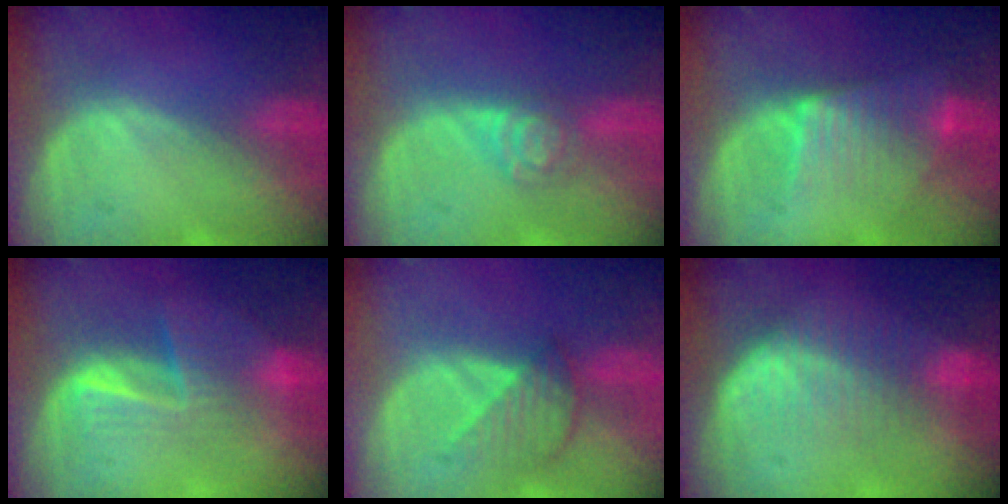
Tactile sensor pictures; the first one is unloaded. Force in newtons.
{"total": 4.3, "press": 4.0, "slide": 1.7}
{"total": 7.3, "press": 6.4, "slide": 3.4}
{"total": 6.8, "press": 6.3, "slide": 2.4}
{"total": 4.6, "press": 4.3, "slide": 1.7}
{"total": 7.3, "press": 6.6, "slide": 3.1}